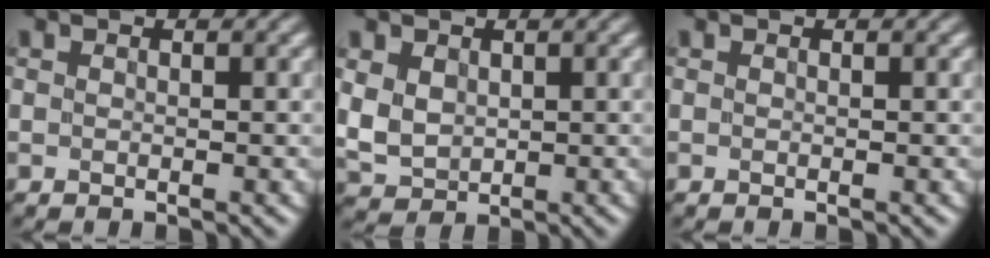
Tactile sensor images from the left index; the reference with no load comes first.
{"total": 3.3, "force": [0.9, 2.6, 1.9], "torque": [-0.050, -0.004, 0.023]}
{"total": 0.0}